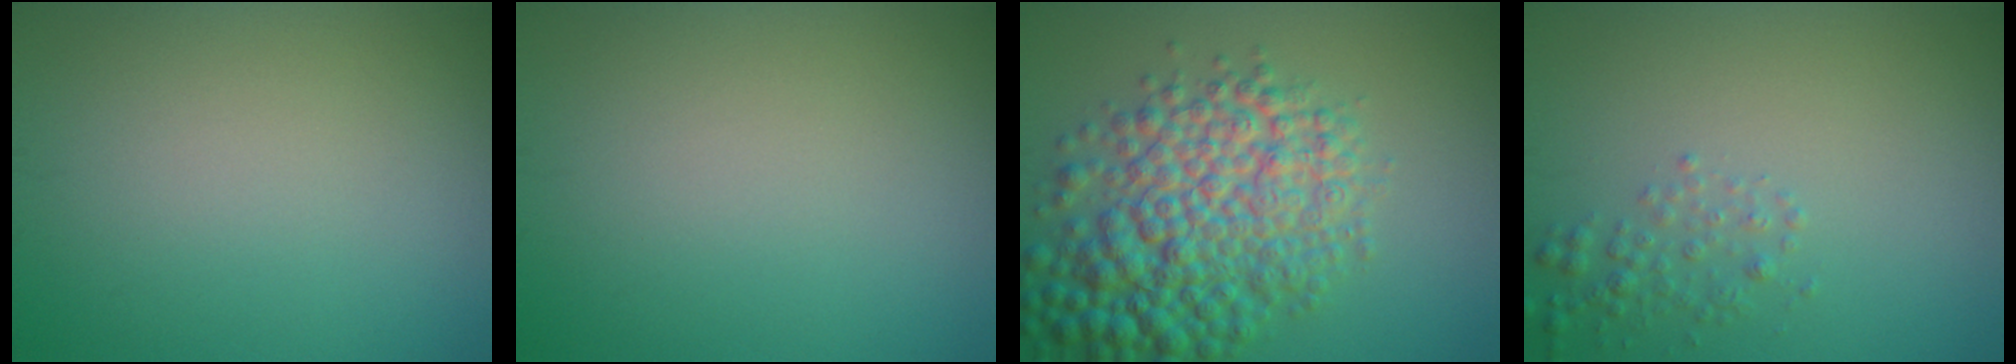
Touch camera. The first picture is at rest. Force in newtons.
{"total": 0.0}
{"total": 9.0, "press": 9.0, "slide": 0.2}
{"total": 1.6, "press": 1.6, "slide": 0.1}